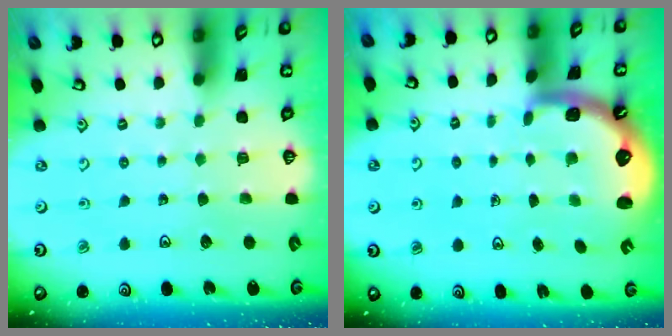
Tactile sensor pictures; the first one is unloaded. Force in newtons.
{"total": 1.5, "press": 1.3, "slide": 0.6}